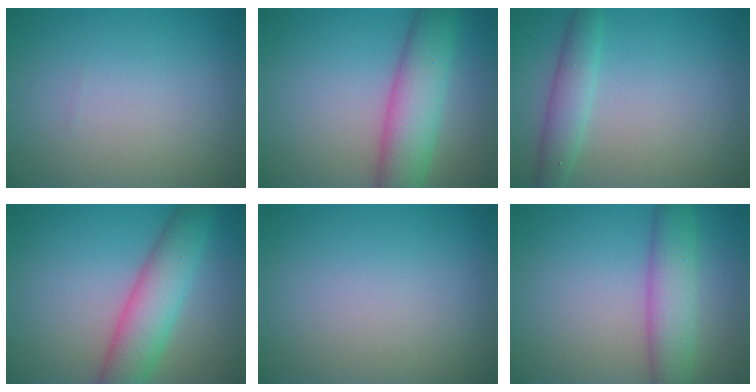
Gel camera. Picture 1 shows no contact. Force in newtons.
{"total": 6.9, "press": 6.9, "slide": 0.1}
{"total": 2.9, "press": 2.9, "slide": 0.2}
{"total": 6.3, "press": 6.3, "slide": 0.3}
{"total": 0.0}
{"total": 5.1, "press": 5.1, "slide": 0.2}